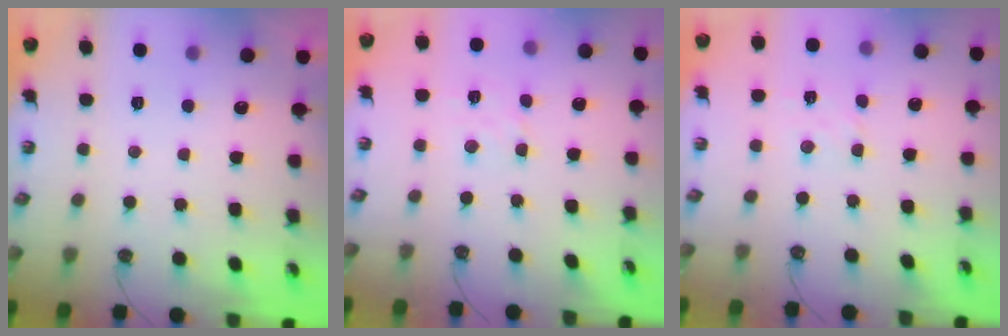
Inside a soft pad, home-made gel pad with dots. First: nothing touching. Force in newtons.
{"total": 2.1, "press": 2.1, "slide": 0.5}
{"total": 2.9, "press": 2.9, "slide": 0.3}